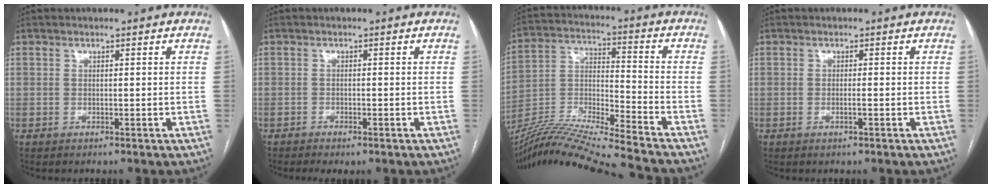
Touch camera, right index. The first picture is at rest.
{"total": 3.0, "force": [-2.2, 1.4, 1.6], "torque": [-0.029, -0.004, -0.027]}
{"total": 22.8, "force": [-20.6, -0.8, 9.6], "torque": [-0.213, -0.030, -0.359]}
{"total": 1.1, "force": [-0.6, 0.1, 1.0], "torque": [-0.020, 0.000, -0.009]}